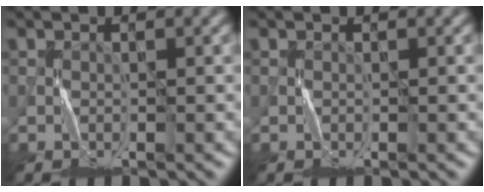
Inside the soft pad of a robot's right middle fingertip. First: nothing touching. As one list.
[{"total": 0.0}]